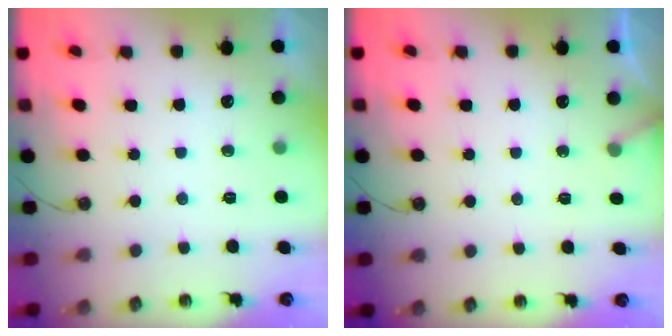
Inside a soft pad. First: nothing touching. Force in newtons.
{"total": 3.3, "press": 3.3, "slide": 0.3}